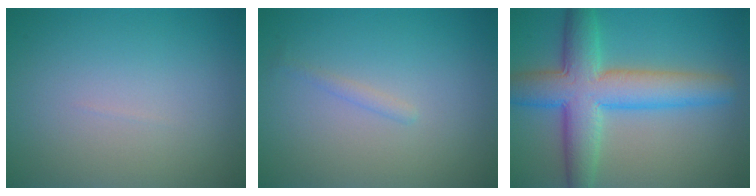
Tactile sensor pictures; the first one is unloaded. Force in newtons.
{"total": 0.7, "press": 0.7, "slide": 0.1}
{"total": 8.2, "press": 8.2, "slide": 0.3}